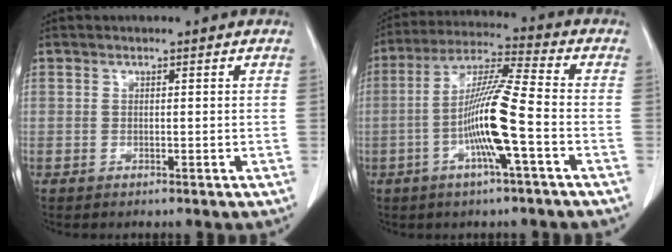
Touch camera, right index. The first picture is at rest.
{"total": 11.7, "force": [-3.2, -0.2, 11.2], "torque": [-0.216, 0.004, -0.067]}